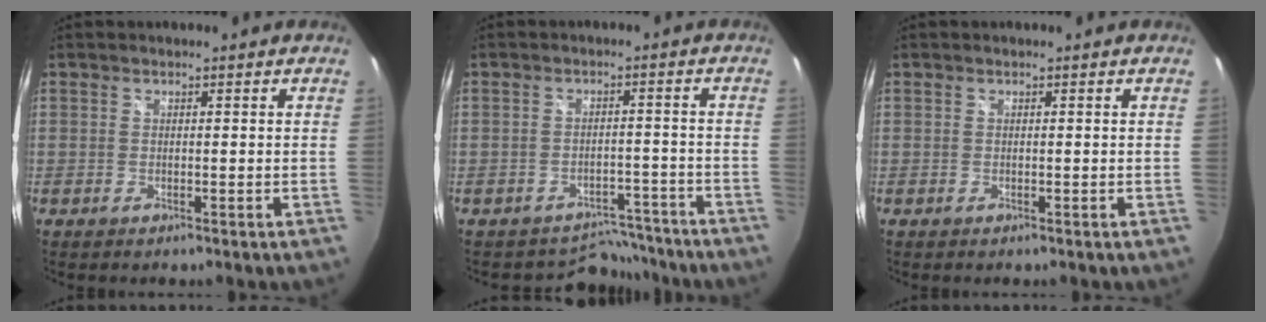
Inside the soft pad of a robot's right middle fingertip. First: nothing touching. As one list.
[{"total": 5.8, "force": [-5.2, 2.3, -1.1], "torque": [0.021, 0.025, -0.072]}, {"total": 0.0}]